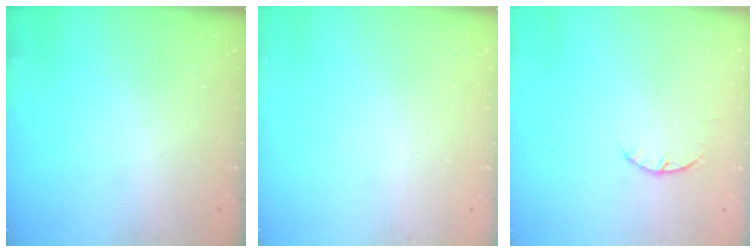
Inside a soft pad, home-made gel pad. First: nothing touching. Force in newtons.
{"total": 0.0}
{"total": 2.3, "press": 2.3, "slide": 0.4}